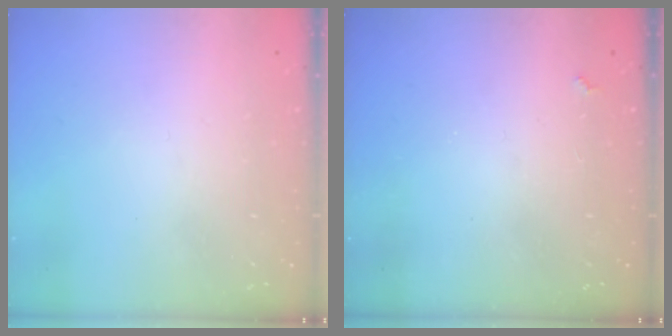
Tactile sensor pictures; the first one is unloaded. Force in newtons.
{"total": 1.7, "press": 1.7, "slide": 0.4}